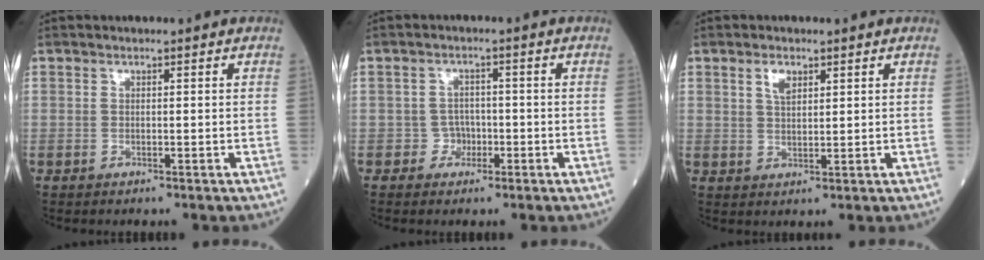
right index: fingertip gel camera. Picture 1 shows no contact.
{"total": 2.4, "force": [-0.9, 2.3, 0.2], "torque": [0.011, 0.012, -0.016]}
{"total": 2.8, "force": [1.5, 1.3, 2.0], "torque": [-0.040, 0.003, 0.032]}